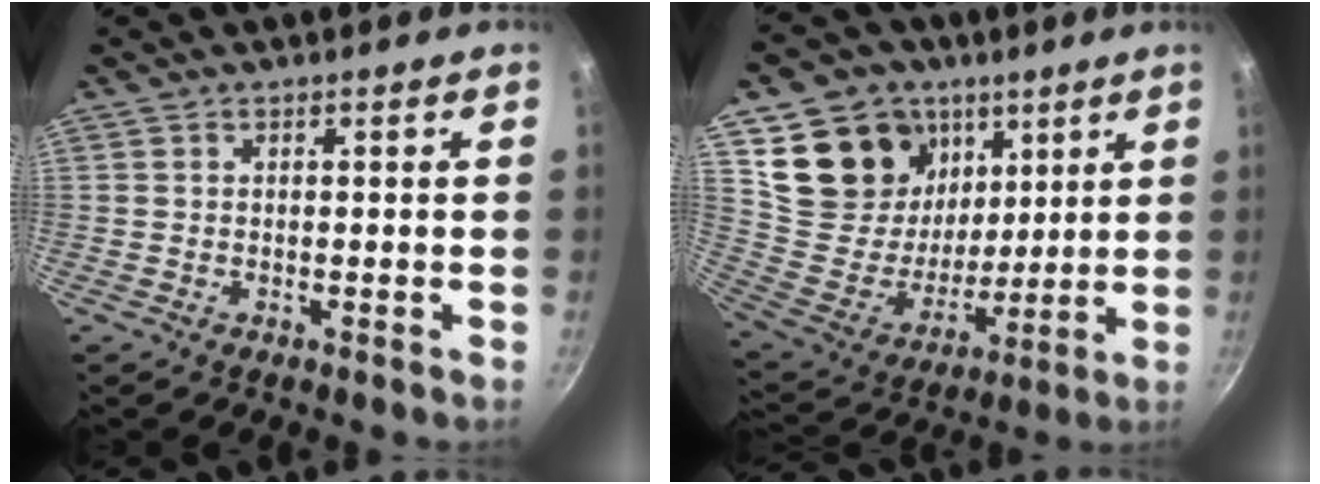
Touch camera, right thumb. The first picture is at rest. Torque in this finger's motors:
{"motor_torque": [-1.49, 2.09, 0.22, -0.01, 0.05]}